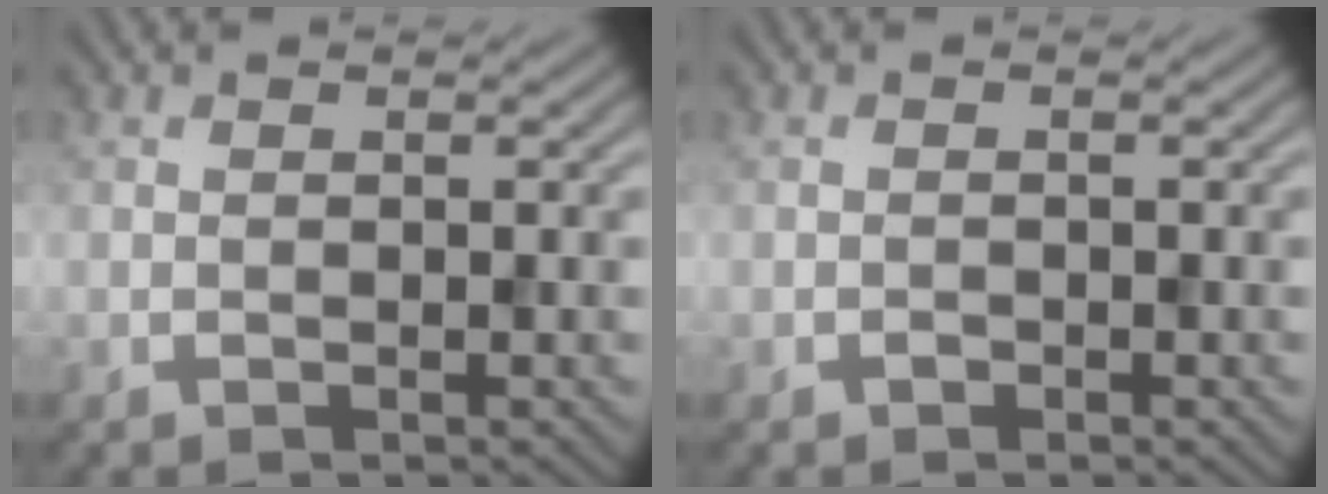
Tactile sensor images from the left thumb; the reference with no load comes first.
{"total": 0.6, "force": [-0.4, 0.4, 0.2], "torque": [-0.001, -0.001, -0.007]}